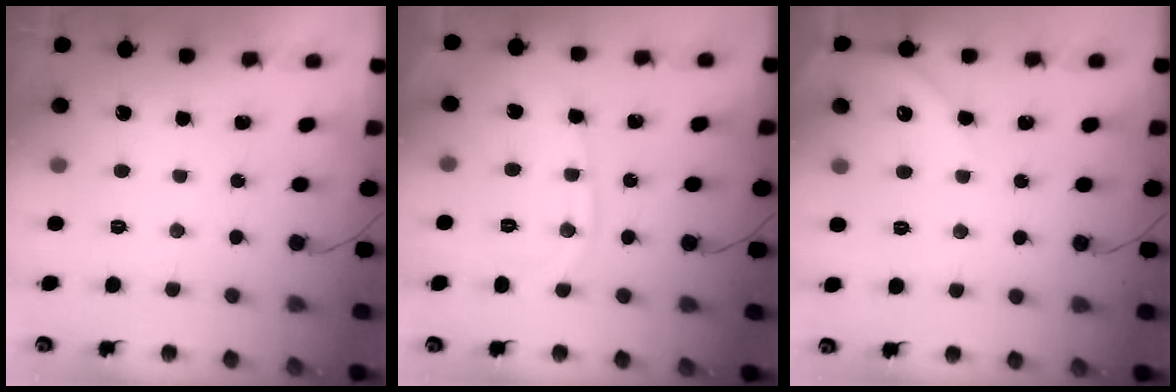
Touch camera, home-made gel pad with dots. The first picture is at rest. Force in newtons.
{"total": 7.8, "press": 7.7, "slide": 0.4}
{"total": 3.2, "press": 3.1, "slide": 0.5}